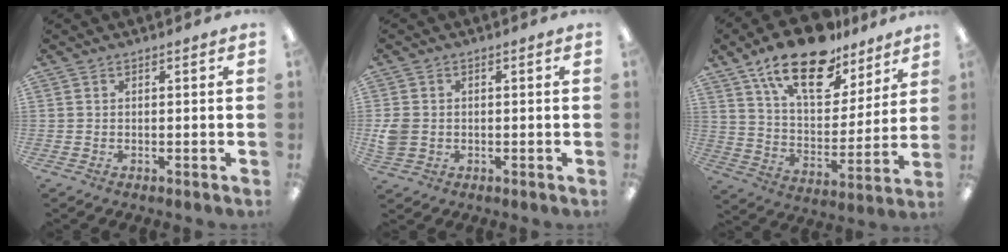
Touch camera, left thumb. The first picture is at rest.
{"total": 4.2, "force": [-0.4, 3.7, 2.0], "torque": [-0.034, 0.003, -0.008]}
{"total": 20.1, "force": [13.7, 9.2, 11.5], "torque": [-0.196, -0.075, 0.238]}